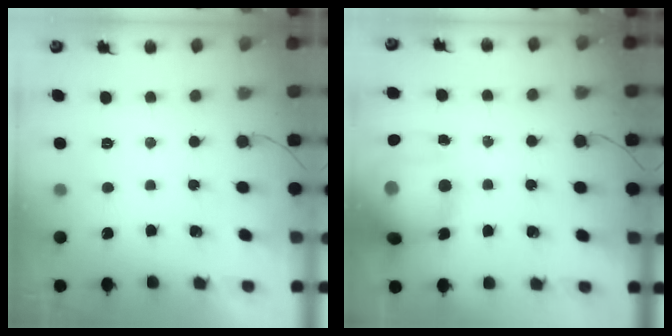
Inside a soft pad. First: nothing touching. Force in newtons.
{"total": 16.5, "press": 16.1, "slide": 4.0}